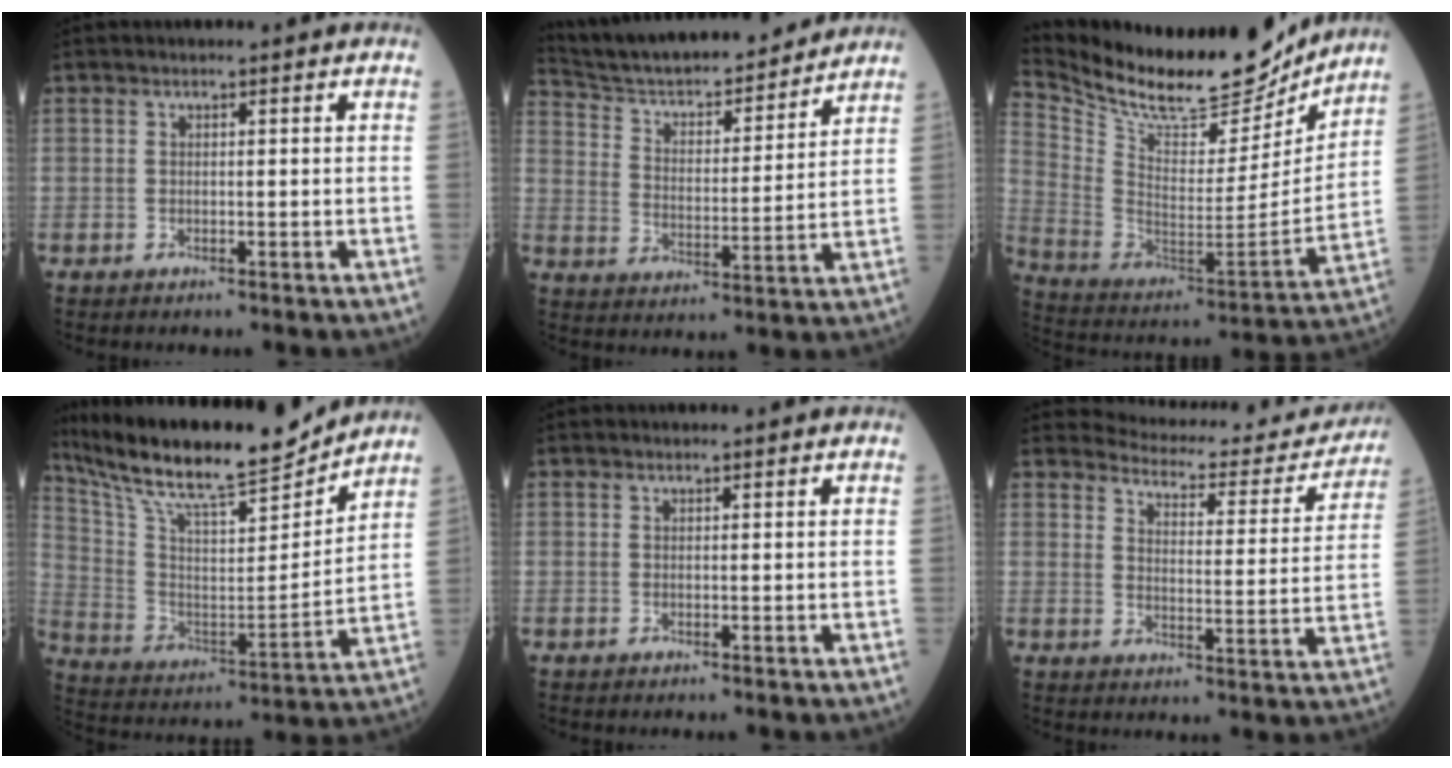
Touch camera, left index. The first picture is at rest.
{"total": 19.1, "force": [17.6, 2.7, 6.9], "torque": [-0.114, 0.001, 0.272]}
{"total": 23.0, "force": [20.7, 5.8, 8.2], "torque": [-0.167, -0.033, 0.331]}
{"total": 21.1, "force": [18.8, 2.4, 9.4], "torque": [-0.185, -0.006, 0.314]}
{"total": 0.0}
{"total": 15.4, "force": [15.0, 3.1, 1.7], "torque": [-0.003, -0.048, 0.166]}